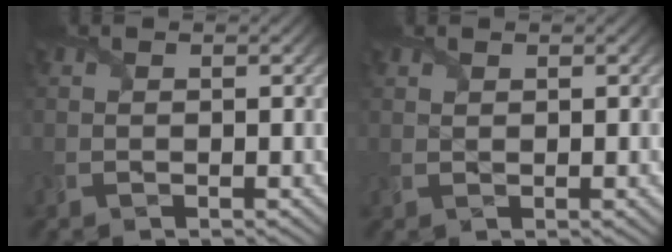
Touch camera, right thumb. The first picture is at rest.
{"total": 0.9, "force": [0.8, 0.2, 0.4], "torque": [-0.007, 0.002, 0.018]}